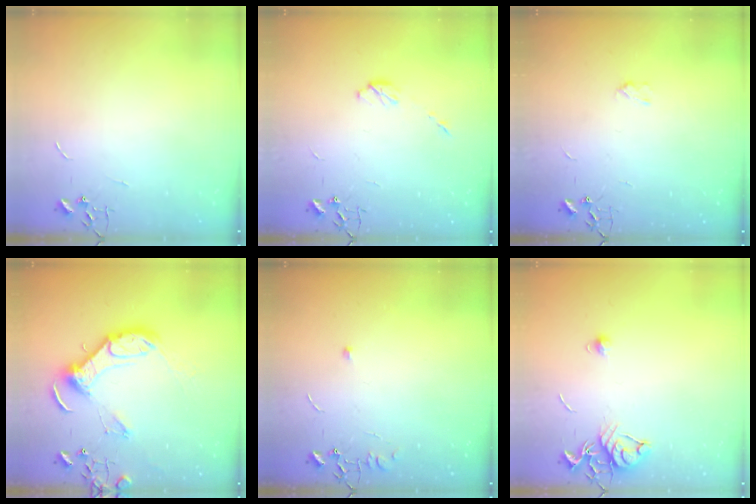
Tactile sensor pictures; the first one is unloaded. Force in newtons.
{"total": 4.2, "press": 4.1, "slide": 0.6}
{"total": 2.6, "press": 2.6, "slide": 0.5}
{"total": 13.7, "press": 13.6, "slide": 1.7}
{"total": 4.3, "press": 4.3, "slide": 0.6}
{"total": 8.4, "press": 8.4, "slide": 0.9}